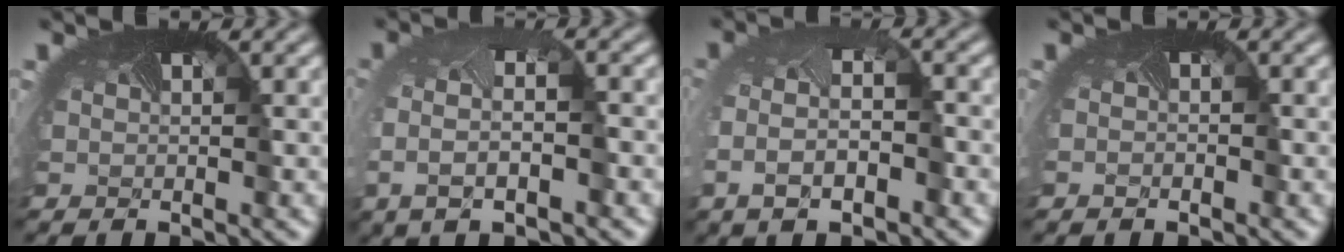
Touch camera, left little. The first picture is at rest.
{"total": 4.5, "force": [-1.0, 1.8, 3.9], "torque": [-0.077, -0.008, -0.009]}
{"total": 4.6, "force": [-1.4, 1.9, 3.9], "torque": [-0.078, -0.009, -0.021]}
{"total": 0.8, "force": [-0.8, -0.1, -0.1], "torque": [-0.002, -0.004, -0.011]}